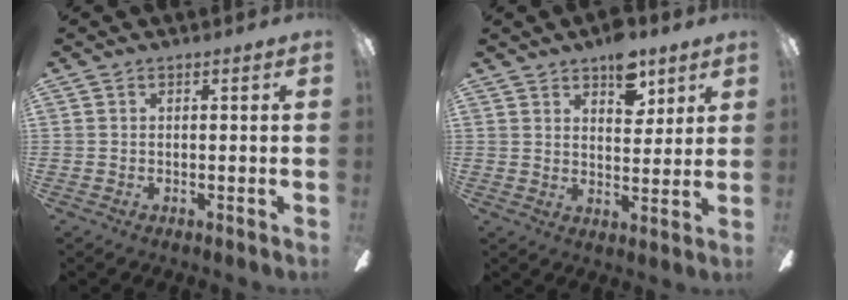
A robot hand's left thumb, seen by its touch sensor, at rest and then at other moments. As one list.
[{"total": 9.0, "force": [5.8, 4.9, 4.9], "torque": [-0.047, -0.025, 0.096]}]